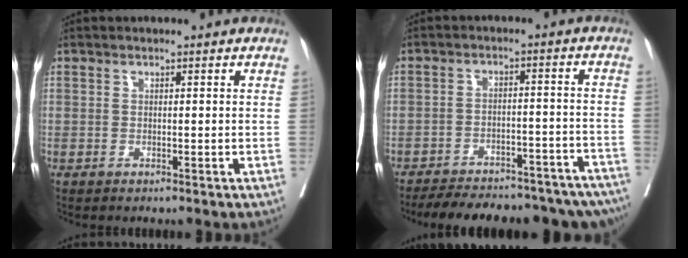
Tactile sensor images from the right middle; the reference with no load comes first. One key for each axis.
{"total": 24.7, "fx": -21.6, "fy": 6.7, "fz": 10.0, "tx": -0.127, "ty": 0.000, "tz": -0.272}